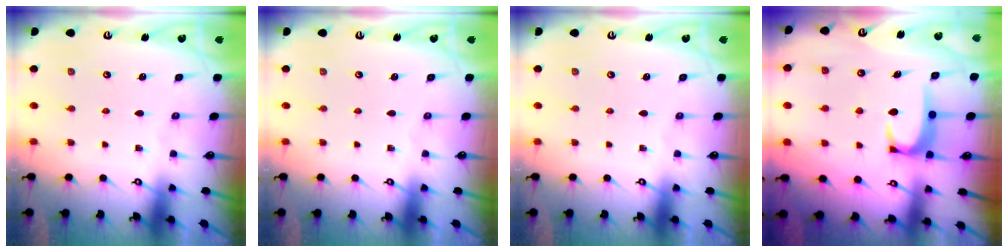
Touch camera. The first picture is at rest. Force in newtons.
{"total": 0.0}
{"total": 0.0}
{"total": 3.5, "press": 3.5, "slide": 0.4}